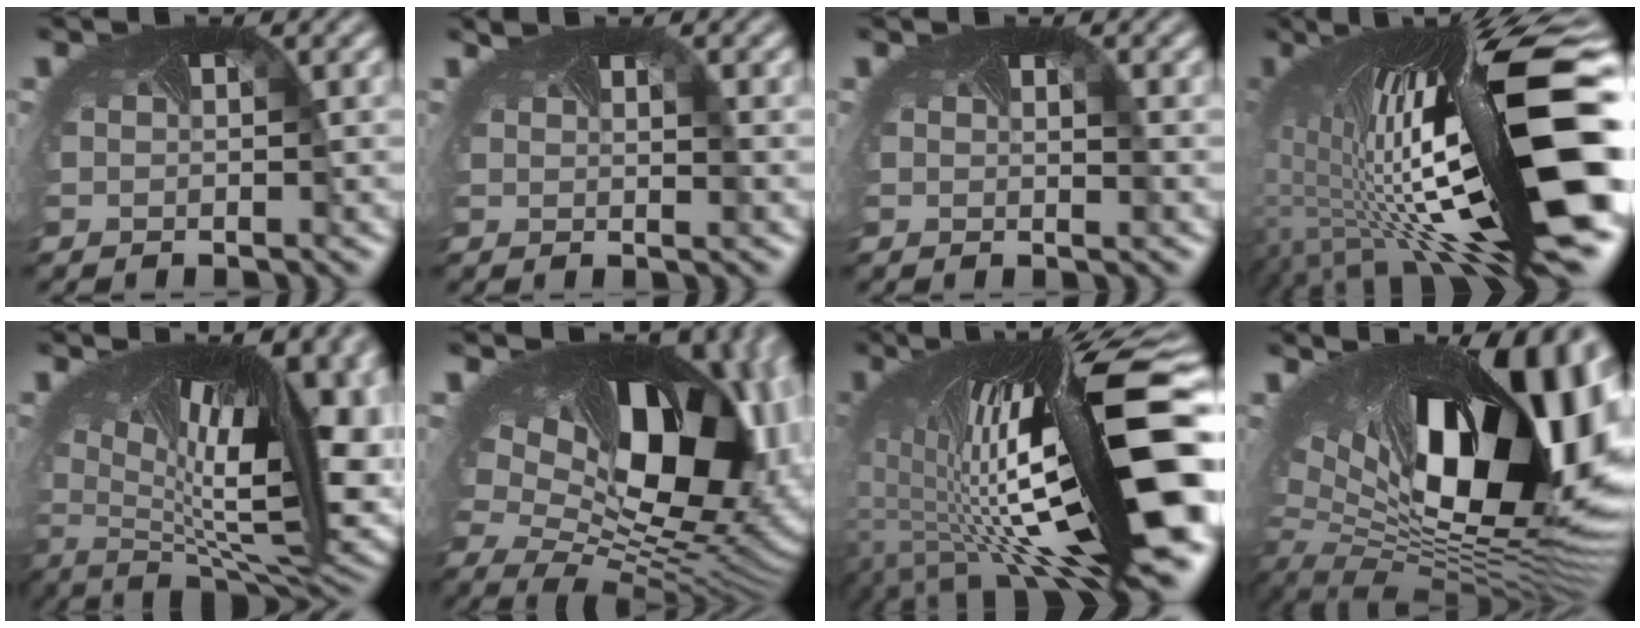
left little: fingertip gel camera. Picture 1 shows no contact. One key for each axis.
{"total": 0.6, "fx": 0.5, "fy": 0.0, "fz": 0.1, "tx": -0.007, "ty": -0.001, "tz": 0.012}
{"total": 0.0}
{"total": 15.3, "fx": -1.3, "fy": 4.1, "fz": 14.7, "tx": -0.257, "ty": -0.016, "tz": -0.013}
{"total": 17.6, "fx": 0.1, "fy": 8.2, "fz": 15.6, "tx": -0.222, "ty": -0.039, "tz": 0.026}
{"total": 15.7, "fx": 3.6, "fy": 9.4, "fz": 12.1, "tx": -0.189, "ty": -0.030, "tz": 0.087}
{"total": 16.4, "fx": -0.3, "fy": 4.6, "fz": 15.7, "tx": -0.254, "ty": -0.013, "tz": 0.010}
{"total": 18.7, "fx": 2.7, "fy": 9.5, "fz": 15.9, "tx": -0.285, "ty": -0.029, "tz": 0.051}